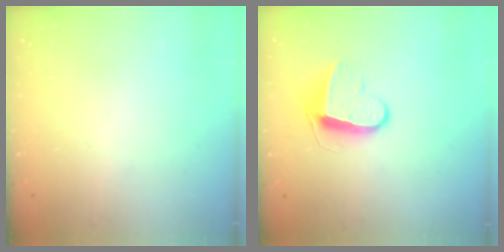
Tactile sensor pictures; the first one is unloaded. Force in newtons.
{"total": 9.9, "press": 9.9, "slide": 0.2}